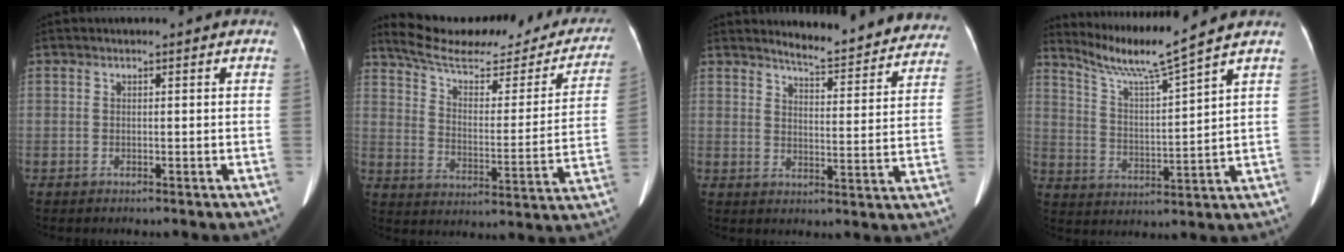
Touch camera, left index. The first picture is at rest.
{"total": 26.6, "force": [23.4, 6.7, 10.7], "torque": [-0.157, -0.031, 0.303]}
{"total": 15.9, "force": [15.1, 2.3, 4.3], "torque": [-0.040, -0.053, 0.168]}
{"total": 9.2, "force": [8.0, -2.6, 3.9], "torque": [-0.077, -0.015, 0.152]}